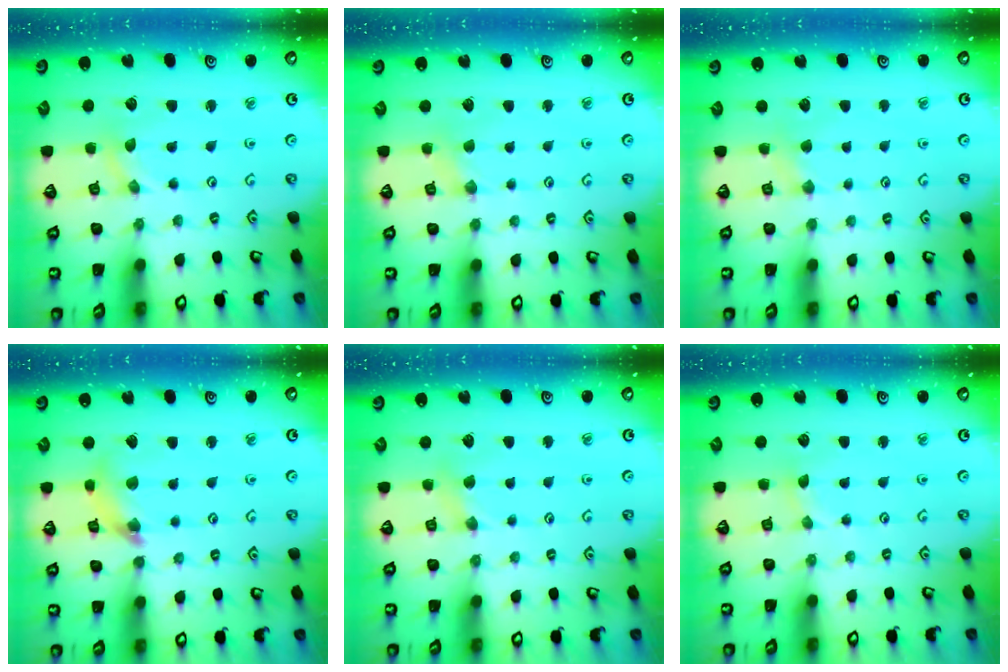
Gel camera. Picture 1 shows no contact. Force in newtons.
{"total": 2.3, "press": 2.3, "slide": 0.4}
{"total": 2.1, "press": 2.1, "slide": 0.5}
{"total": 7.8, "press": 7.7, "slide": 0.9}
{"total": 2.8, "press": 2.7, "slide": 0.5}
{"total": 1.0, "press": 1.0, "slide": 0.2}